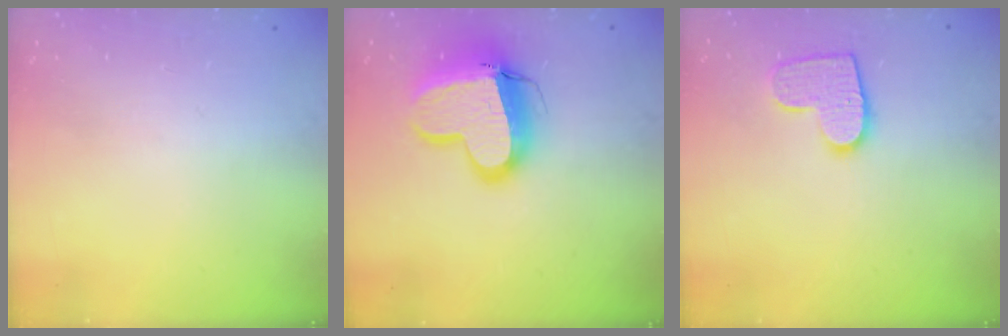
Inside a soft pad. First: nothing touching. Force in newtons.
{"total": 15.5, "press": 15.3, "slide": 2.2}
{"total": 11.3, "press": 11.3, "slide": 0.7}